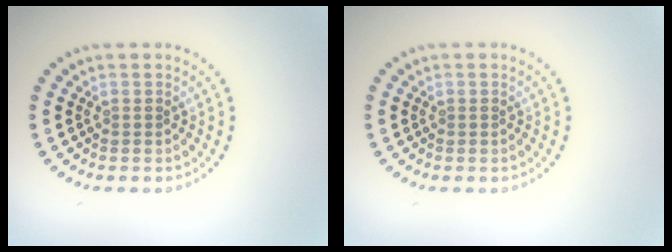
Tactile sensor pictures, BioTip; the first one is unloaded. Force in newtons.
{"total": 0.0}